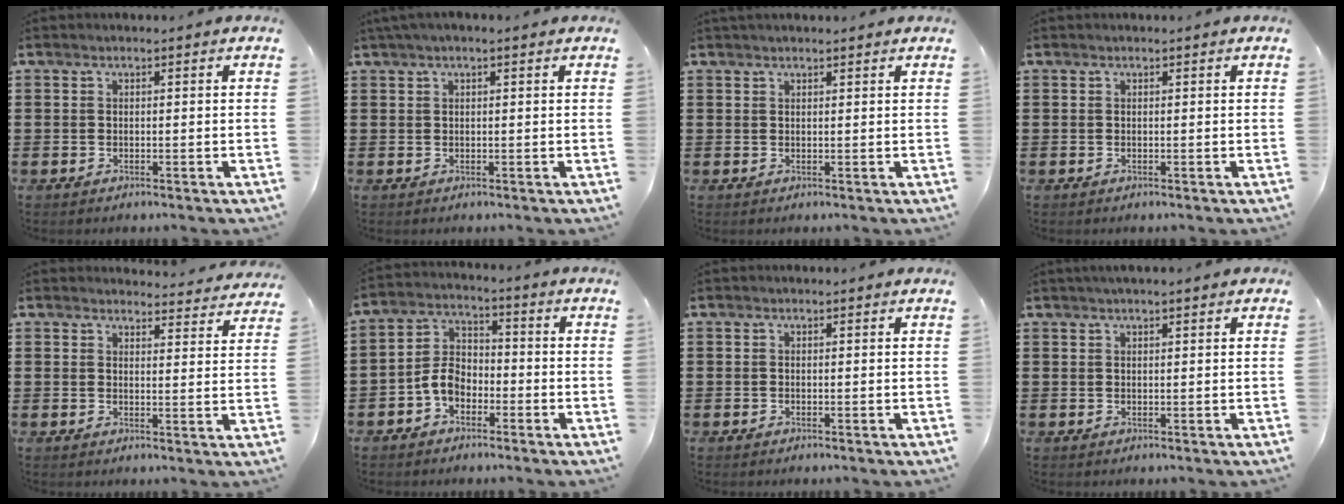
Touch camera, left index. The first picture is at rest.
{"total": 1.4, "force": [0.7, 0.1, 1.2], "torque": [-0.023, 0.000, 0.014]}
{"total": 1.1, "force": [1.0, 0.1, 0.4], "torque": [-0.008, 0.001, 0.019]}
{"total": 0.0}
{"total": 3.4, "force": [3.4, 0.3, 0.2], "torque": [-0.007, -0.020, 0.060]}
{"total": 5.6, "force": [-2.9, 3.7, 3.1], "torque": [-0.079, 0.009, -0.062]}
{"total": 0.0}
{"total": 1.2, "force": [0.9, 0.0, 0.7], "torque": [-0.016, 0.002, 0.017]}